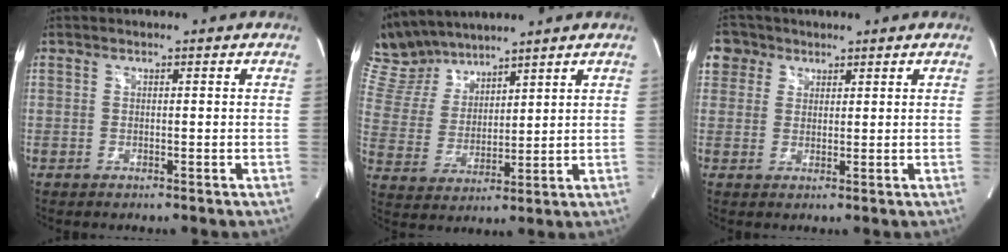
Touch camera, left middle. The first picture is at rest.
{"total": 10.0, "force": [9.3, 3.3, 2.0], "torque": [-0.064, 0.020, 0.199]}
{"total": 4.3, "force": [2.3, 3.7, 0.3], "torque": [-0.004, 0.012, 0.044]}